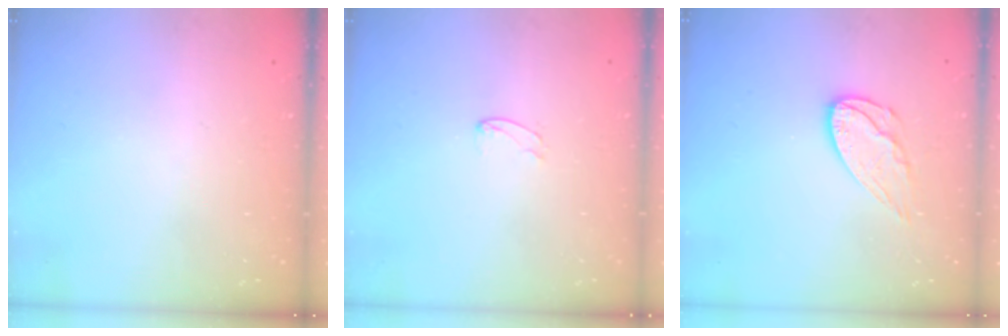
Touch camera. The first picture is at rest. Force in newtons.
{"total": 3.6, "press": 3.6, "slide": 0.3}
{"total": 9.4, "press": 9.4, "slide": 0.2}